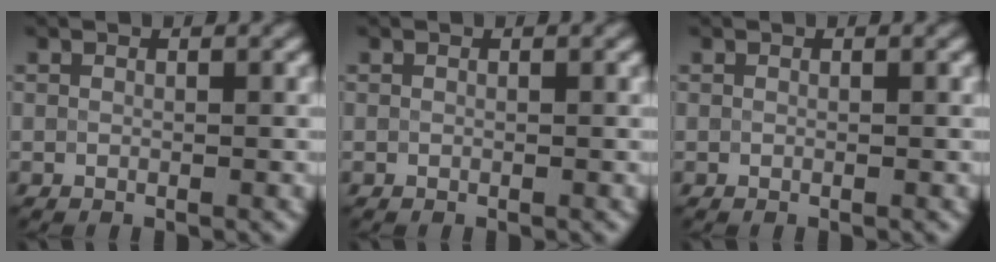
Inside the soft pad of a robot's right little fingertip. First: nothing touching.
{"total": 0.0}
{"total": 0.0}